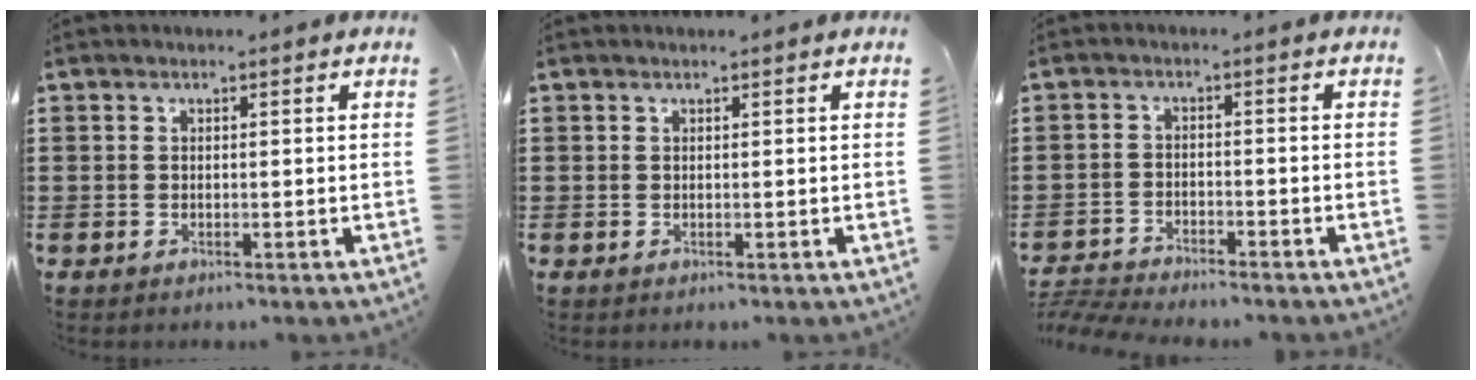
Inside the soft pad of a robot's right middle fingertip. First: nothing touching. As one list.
[{"total": 0.0}, {"total": 4.5, "force": [-4.5, 0.1, 0.4], "torque": [-0.028, -0.004, -0.094]}]